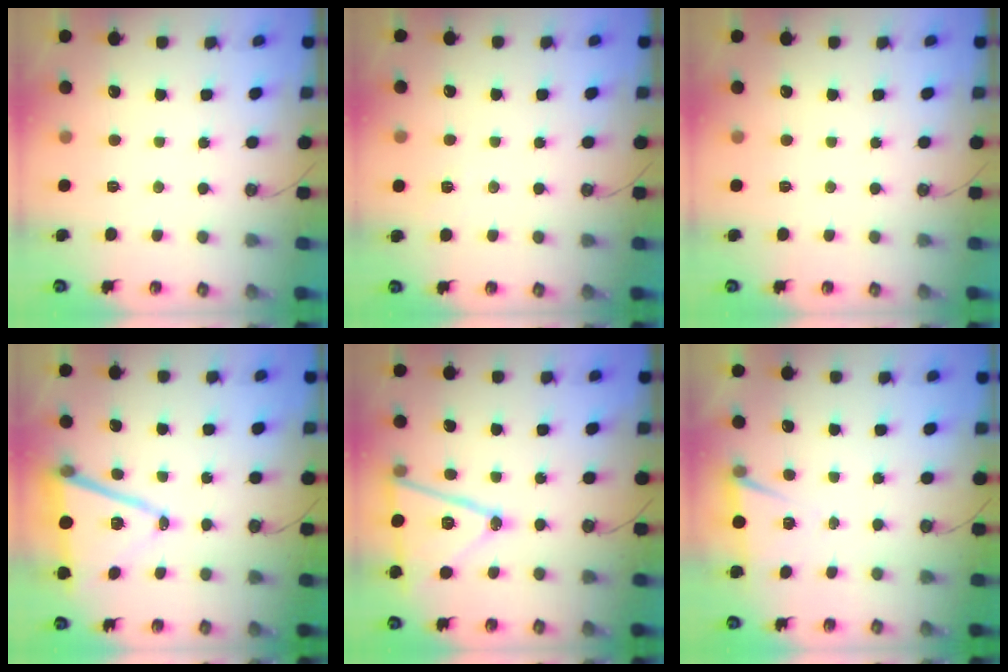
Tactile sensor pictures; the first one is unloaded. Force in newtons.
{"total": 2.7, "press": 2.3, "slide": 1.4}
{"total": 0.0}
{"total": 14.2, "press": 13.7, "slide": 3.8}
{"total": 16.7, "press": 16.4, "slide": 3.5}
{"total": 5.5, "press": 3.2, "slide": 4.5}